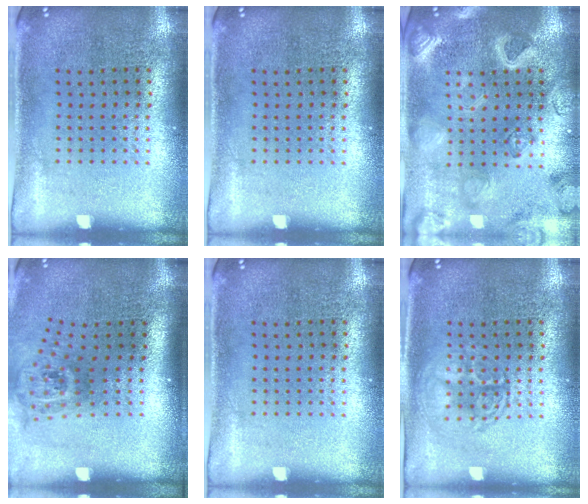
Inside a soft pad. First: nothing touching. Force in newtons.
{"total": 0.0}
{"total": 3.2, "press": 3.1, "slide": 0.9}
{"total": 1.9, "press": 1.4, "slide": 1.4}
{"total": 0.0}
{"total": 2.5, "press": 2.4, "slide": 0.3}